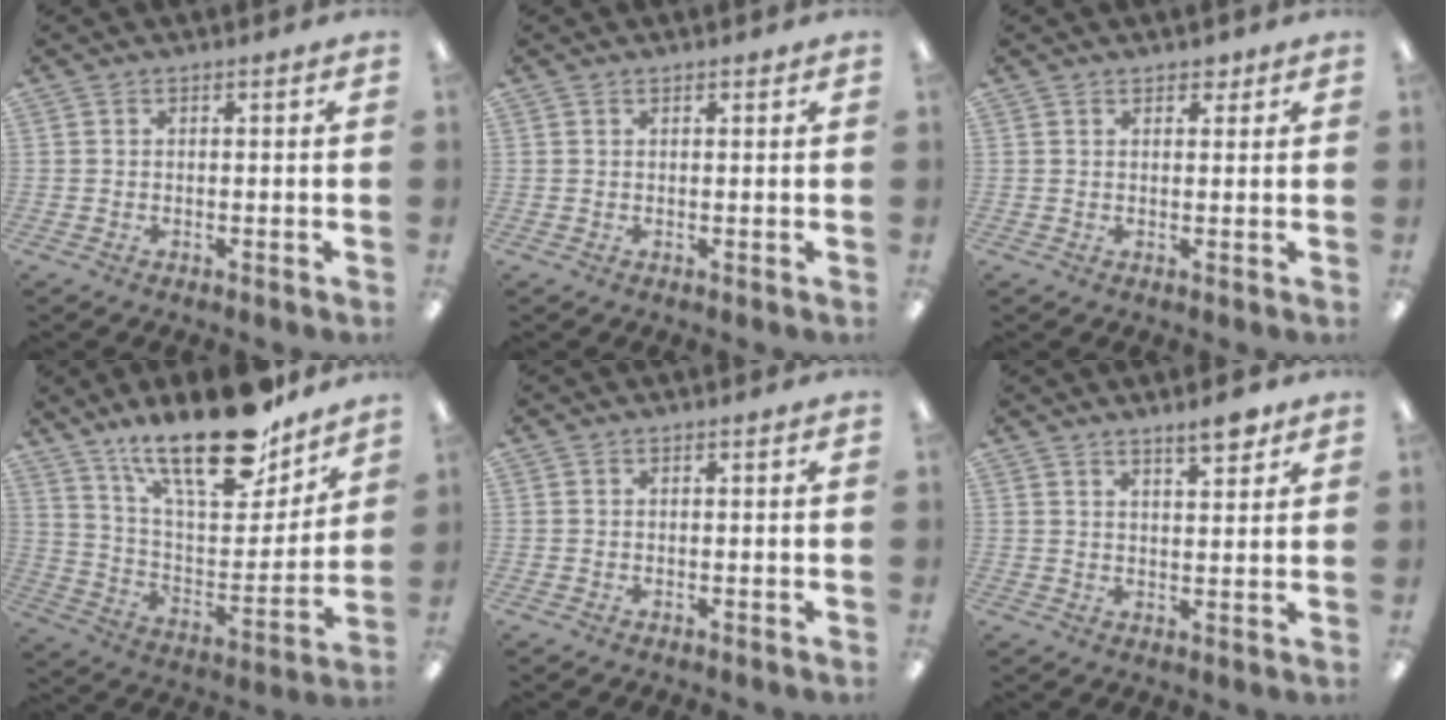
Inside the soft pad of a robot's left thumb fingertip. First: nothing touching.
{"total": 0.7, "force": [0.6, 0.2, 0.3], "torque": [0.001, -0.003, 0.008]}
{"total": 2.0, "force": [1.5, 1.0, 0.8], "torque": [-0.001, -0.006, 0.024]}
{"total": 23.9, "force": [17.9, 7.9, 13.7], "torque": [-0.215, -0.116, 0.304]}
{"total": 0.0}
{"total": 5.2, "force": [4.1, 1.4, 2.8], "torque": [-0.031, -0.026, 0.067]}